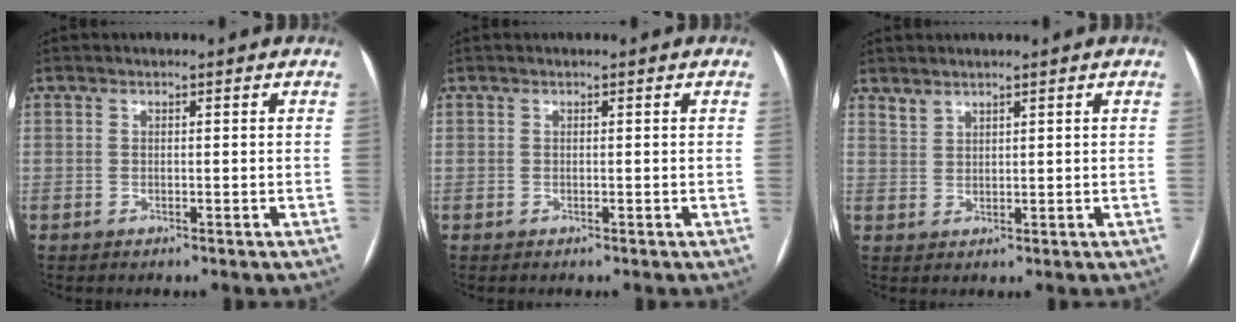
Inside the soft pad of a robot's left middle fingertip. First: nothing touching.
{"total": 0.0}
{"total": 1.7, "force": [1.6, 0.4, 0.2], "torque": [-0.005, 0.005, 0.036]}